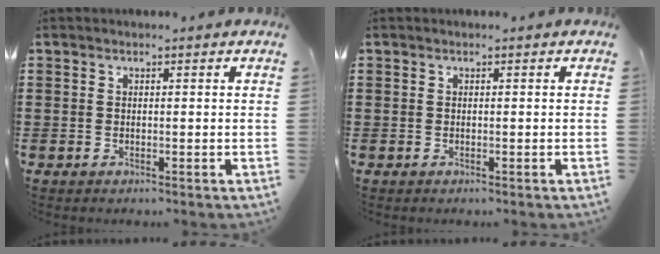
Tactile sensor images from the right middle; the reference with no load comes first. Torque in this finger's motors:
{"motor_torque": [0.00, 0.00, 0.00, 0.00]}